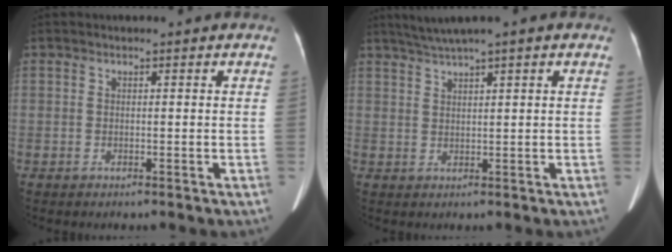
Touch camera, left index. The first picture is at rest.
{"total": 5.1, "force": [3.7, -0.2, 3.6], "torque": [-0.073, 0.027, 0.067]}